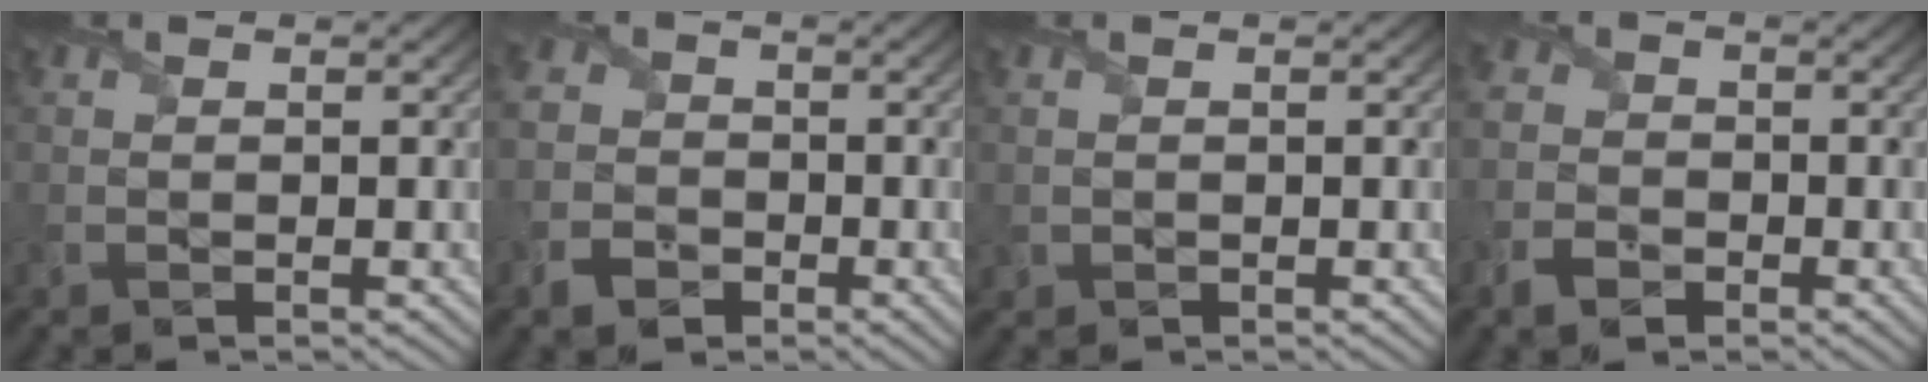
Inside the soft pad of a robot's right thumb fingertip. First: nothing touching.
{"total": 4.1, "force": [-2.0, 3.4, 1.1], "torque": [-0.035, -0.008, -0.047]}
{"total": 0.6, "force": [0.1, 0.6, -0.1], "torque": [-0.005, -0.003, -0.002]}
{"total": 3.6, "force": [-2.0, 2.7, 1.3], "torque": [-0.039, -0.003, -0.052]}